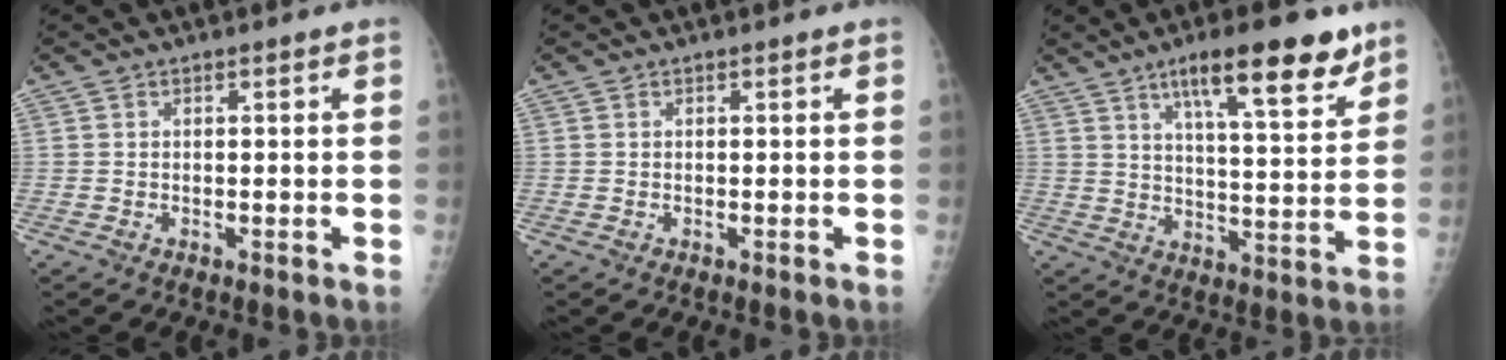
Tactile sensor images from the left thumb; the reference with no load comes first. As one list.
[{"total": 0.0}, {"total": 15.3, "force": [9.6, 3.7, 11.3], "torque": [-0.146, -0.046, 0.148]}]